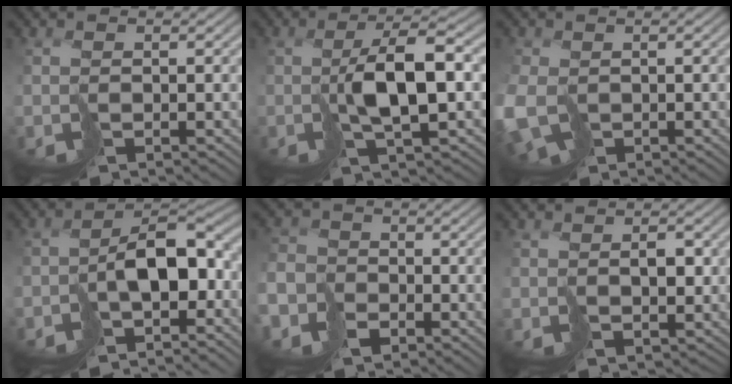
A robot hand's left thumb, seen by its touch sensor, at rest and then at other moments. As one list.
[{"total": 5.5, "force": [0.8, 1.5, 5.2], "torque": [-0.098, 0.010, 0.020]}, {"total": 6.8, "force": [-1.9, 4.6, 4.7], "torque": [-0.131, -0.032, -0.027]}, {"total": 6.9, "force": [-3.1, 3.5, 5.2], "torque": [-0.071, -0.001, -0.054]}, {"total": 6.3, "force": [-3.9, 4.5, 2.0], "torque": [-0.054, -0.023, -0.086]}, {"total": 2.6, "force": [0.8, 1.9, 1.5], "torque": [-0.018, 0.001, 0.026]}]